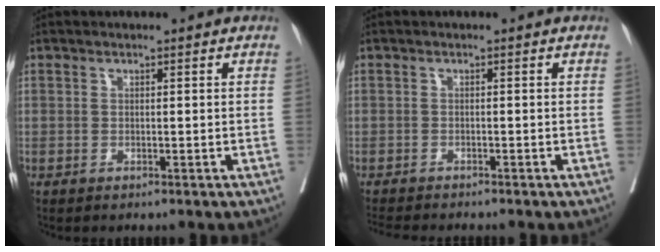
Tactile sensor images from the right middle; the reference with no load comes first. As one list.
[{"total": 5.3, "force": [-4.9, 0.5, 2.0], "torque": [-0.024, -0.011, -0.078]}]